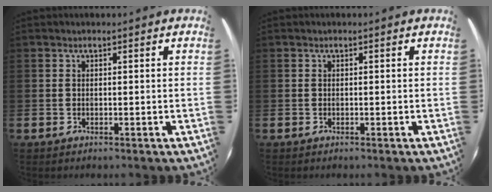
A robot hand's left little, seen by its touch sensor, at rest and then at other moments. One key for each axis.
{"total": 0.0}